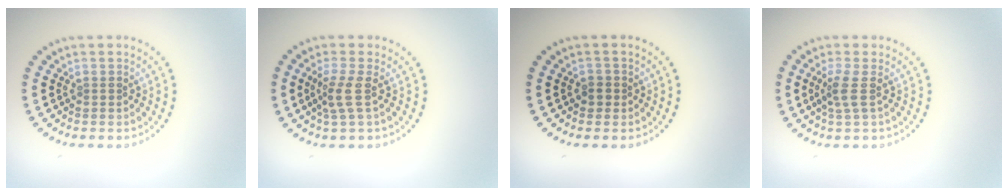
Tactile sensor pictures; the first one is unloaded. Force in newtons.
{"total": 2.2, "press": 1.6, "slide": 1.5}
{"total": 1.1, "press": 1.0, "slide": 0.4}
{"total": 1.8, "press": 1.4, "slide": 1.1}